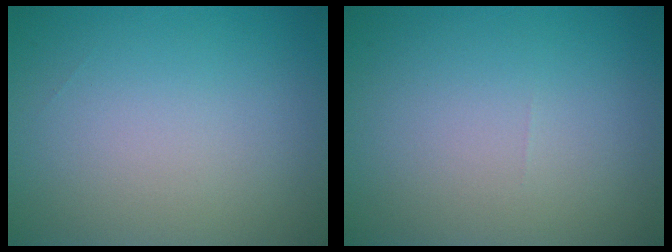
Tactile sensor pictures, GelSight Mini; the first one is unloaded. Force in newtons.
{"total": 0.0}